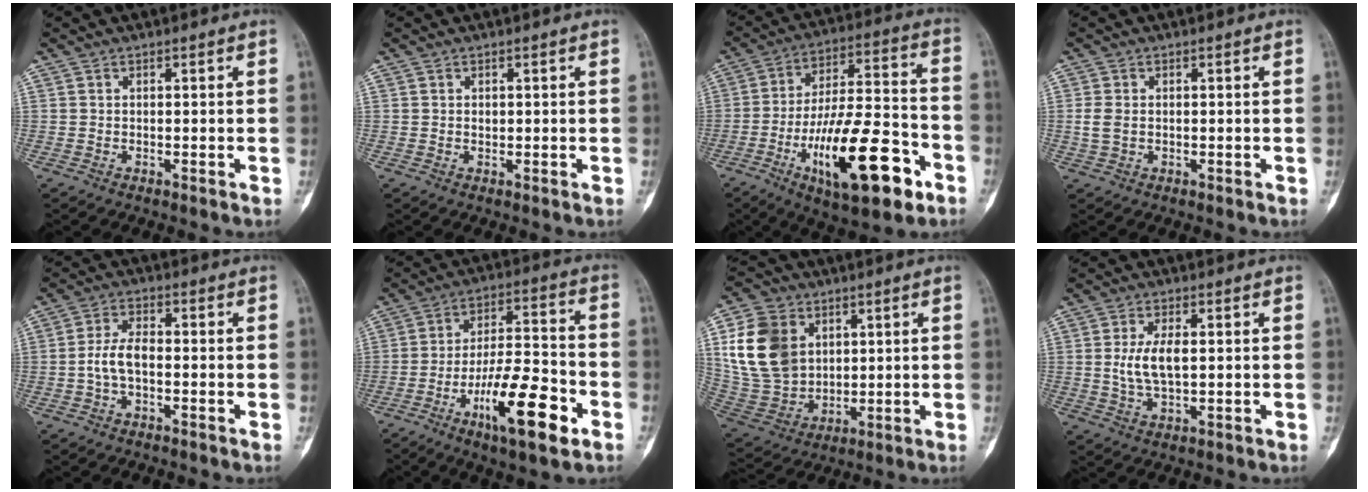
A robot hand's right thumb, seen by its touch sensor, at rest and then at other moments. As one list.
[{"total": 0.7, "force": [0.2, 0.6, 0.4], "torque": [-0.002, 0.002, 0.003]}, {"total": 21.8, "force": [-9.4, 7.1, 18.4], "torque": [-0.313, 0.043, -0.147]}, {"total": 2.7, "force": [0.0, 1.9, 2.0], "torque": [-0.045, 0.001, 0.001]}, {"total": 5.0, "force": [-1.0, 2.5, 4.2], "torque": [-0.083, 0.020, -0.024]}, {"total": 16.6, "force": [-7.4, 4.7, 14.0], "torque": [-0.229, 0.039, -0.119]}, {"total": 16.4, "force": [4.8, 12.5, 9.5], "torque": [-0.165, -0.010, 0.105]}, {"total": 6.3, "force": [0.6, 2.8, 5.6], "torque": [-0.112, -0.003, 0.012]}]